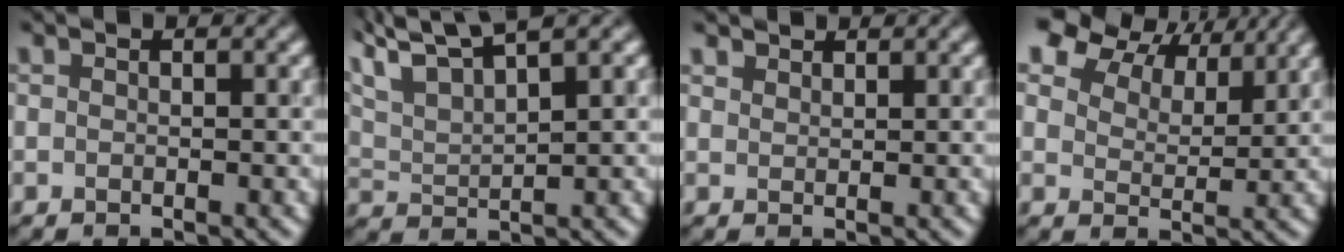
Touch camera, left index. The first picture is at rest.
{"total": 8.0, "force": [6.7, 1.4, 4.3], "torque": [-0.087, 0.032, 0.099]}
{"total": 1.4, "force": [1.3, 0.3, -0.1], "torque": [0.000, 0.002, 0.024]}
{"total": 9.6, "force": [7.7, 4.3, 3.8], "torque": [-0.085, 0.010, 0.130]}